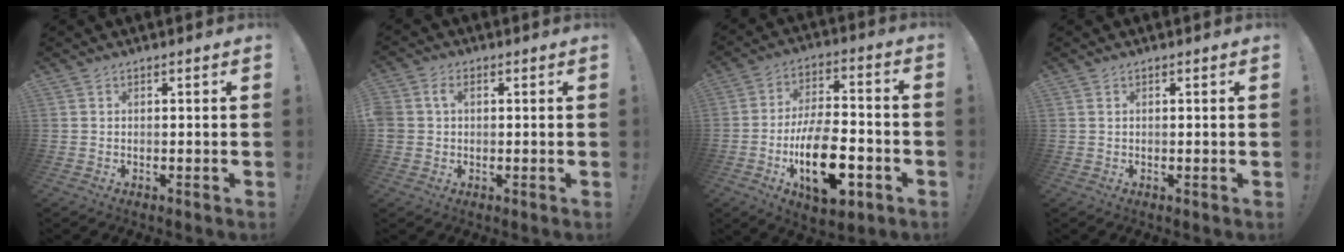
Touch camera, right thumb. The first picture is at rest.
{"total": 3.9, "force": [0.7, 3.0, 2.4], "torque": [-0.051, 0.007, 0.011]}
{"total": 16.1, "force": [-5.5, 6.9, 13.4], "torque": [-0.228, 0.017, -0.087]}
{"total": 0.6, "force": [0.4, -0.1, 0.4], "torque": [-0.004, -0.002, 0.006]}